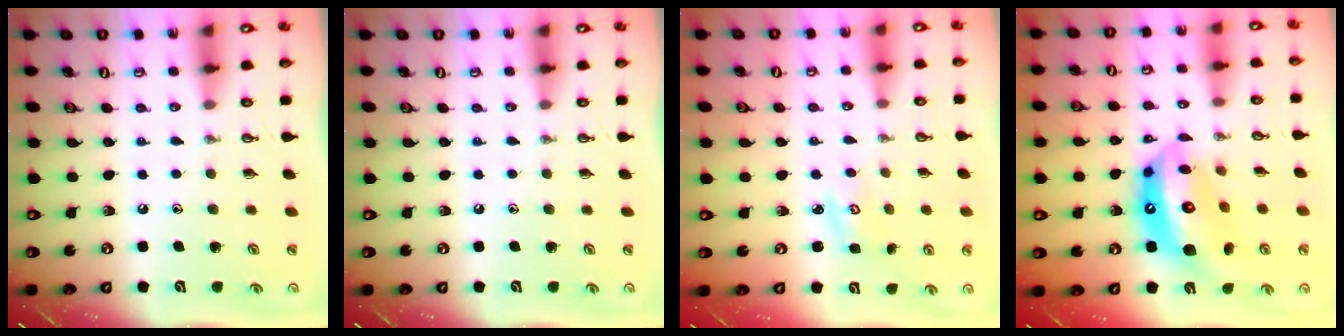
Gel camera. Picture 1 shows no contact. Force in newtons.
{"total": 0.0}
{"total": 2.9, "press": 2.8, "slide": 0.4}
{"total": 17.6, "press": 17.4, "slide": 2.2}